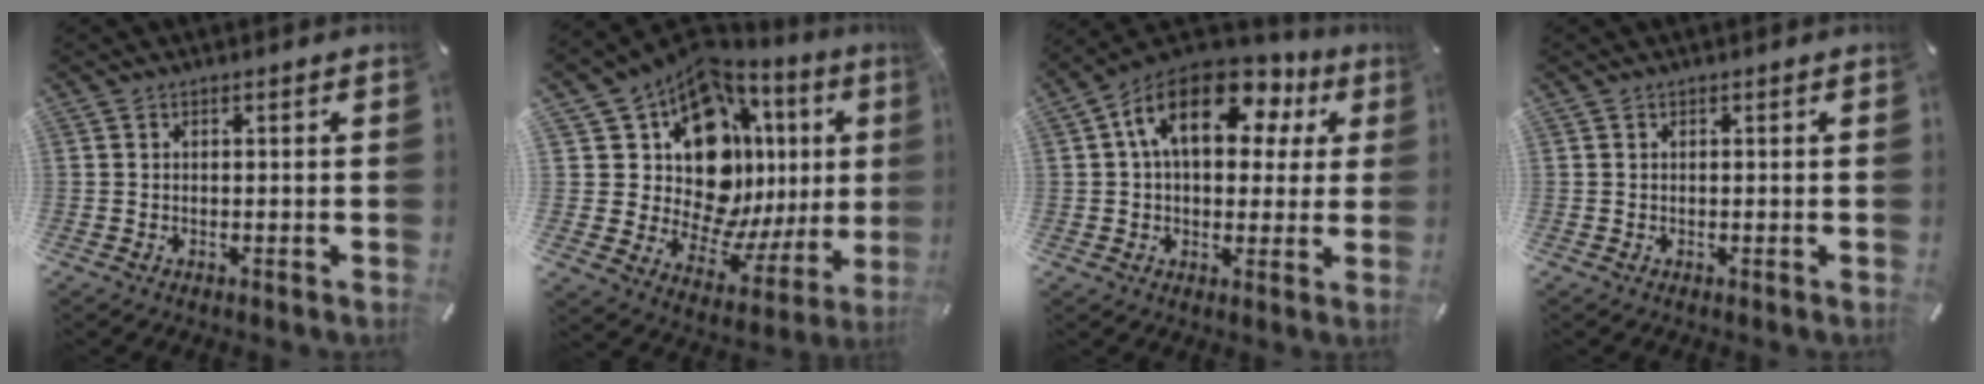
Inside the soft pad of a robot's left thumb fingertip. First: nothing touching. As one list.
[{"total": 19.2, "force": [7.5, 12.8, 12.2], "torque": [-0.220, -0.090, 0.141]}, {"total": 17.4, "force": [6.9, 10.3, 12.3], "torque": [-0.203, -0.017, 0.117]}, {"total": 0.0}]